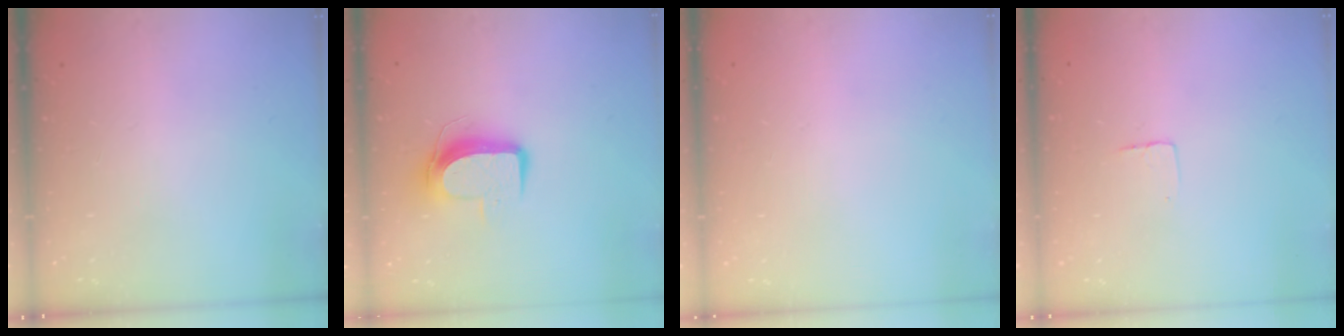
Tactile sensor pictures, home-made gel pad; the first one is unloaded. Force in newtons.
{"total": 9.7, "press": 9.7, "slide": 0.8}
{"total": 0.0}
{"total": 2.9, "press": 2.9, "slide": 0.2}